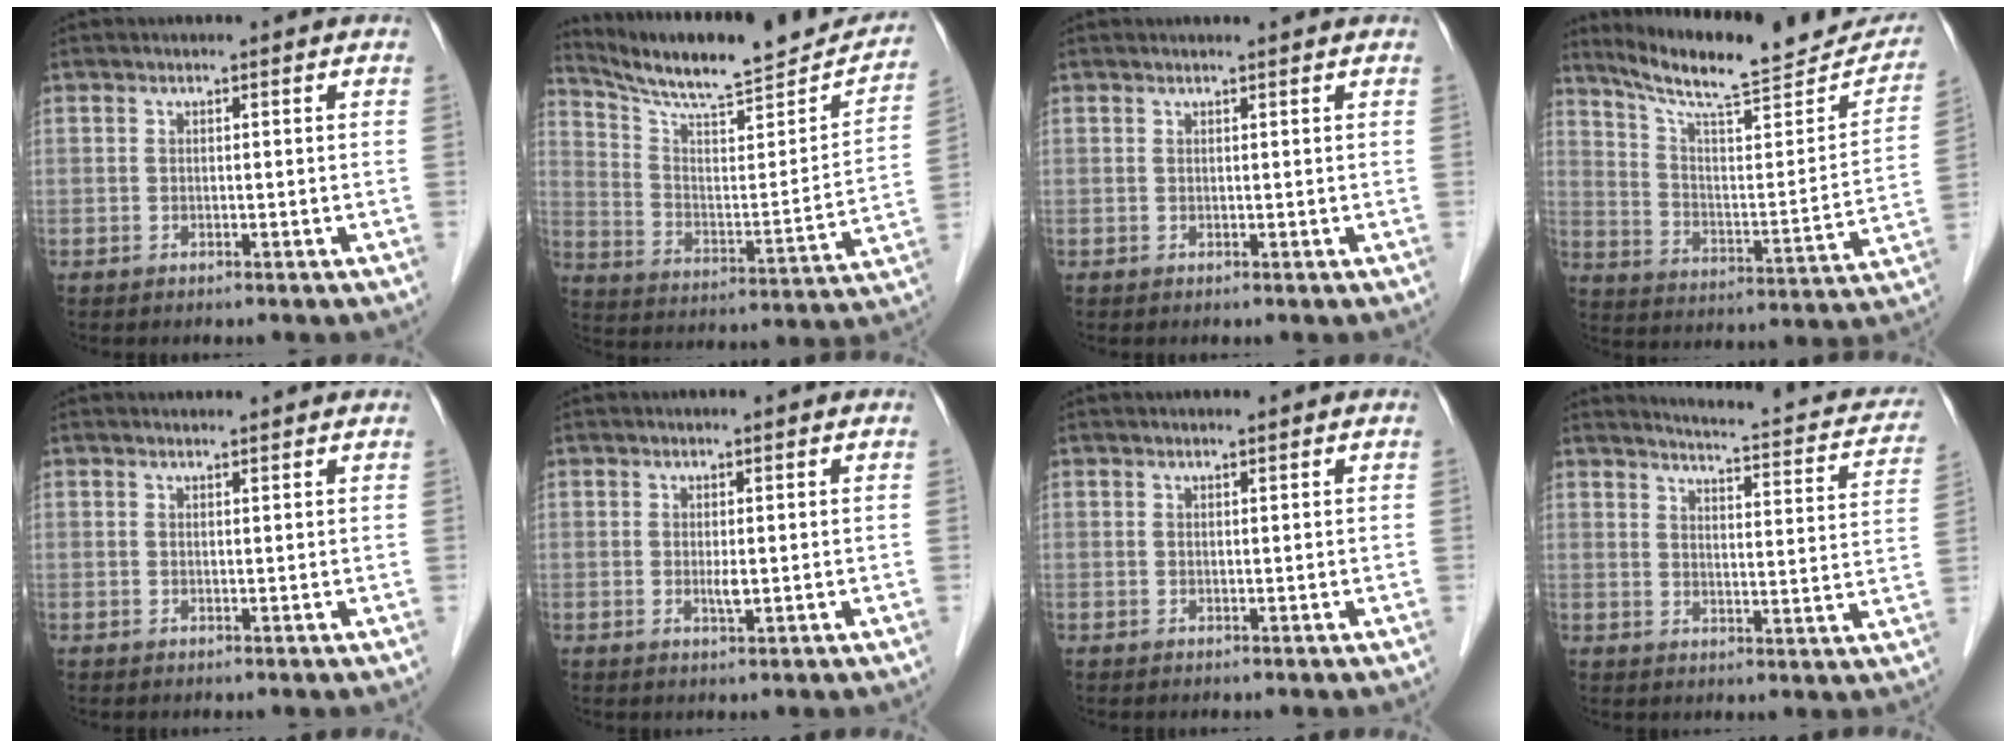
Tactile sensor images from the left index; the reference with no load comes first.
{"total": 20.6, "force": [19.0, 2.9, 7.6], "torque": [-0.121, -0.025, 0.279]}
{"total": 1.5, "force": [1.4, 0.0, 0.3], "torque": [-0.008, 0.009, 0.020]}
{"total": 22.1, "force": [19.6, 3.5, 9.6], "torque": [-0.142, -0.023, 0.280]}
{"total": 2.1, "force": [2.1, 0.2, 0.3], "torque": [-0.011, 0.013, 0.028]}
{"total": 1.3, "force": [0.1, 0.2, 1.3], "torque": [-0.027, -0.004, 0.003]}
{"total": 0.7, "force": [0.6, 0.0, 0.3], "torque": [-0.008, 0.004, 0.011]}
{"total": 15.5, "force": [13.7, 3.2, 6.3], "torque": [-0.069, -0.020, 0.145]}